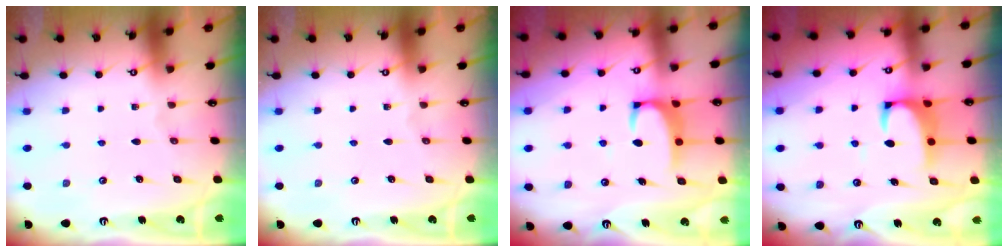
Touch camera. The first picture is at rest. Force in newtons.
{"total": 0.0}
{"total": 3.5, "press": 3.5, "slide": 0.2}
{"total": 2.3, "press": 2.1, "slide": 0.9}